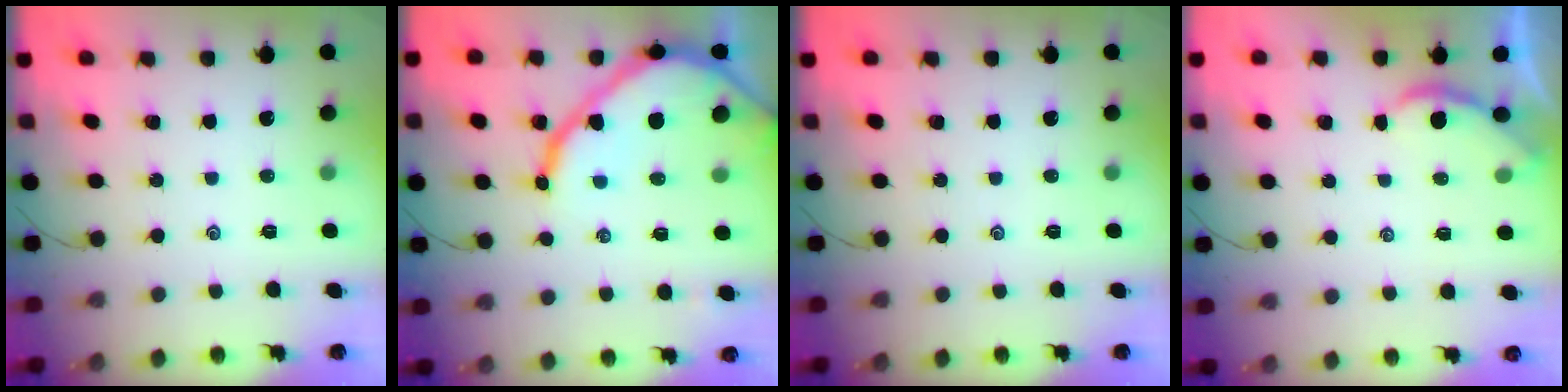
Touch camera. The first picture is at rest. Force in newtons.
{"total": 15.6, "press": 15.5, "slide": 1.6}
{"total": 0.0}
{"total": 1.6, "press": 1.6, "slide": 0.1}